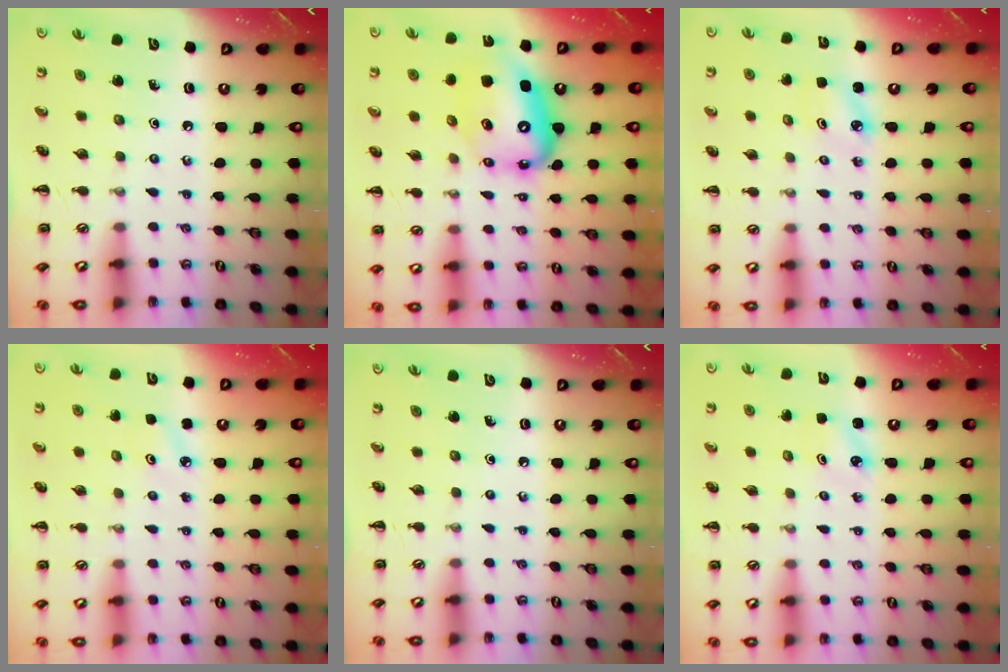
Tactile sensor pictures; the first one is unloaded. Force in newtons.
{"total": 13.7, "press": 13.2, "slide": 3.7}
{"total": 2.5, "press": 2.5, "slide": 0.5}
{"total": 2.7, "press": 2.5, "slide": 0.8}
{"total": 0.0}
{"total": 2.0, "press": 2.0, "slide": 0.5}